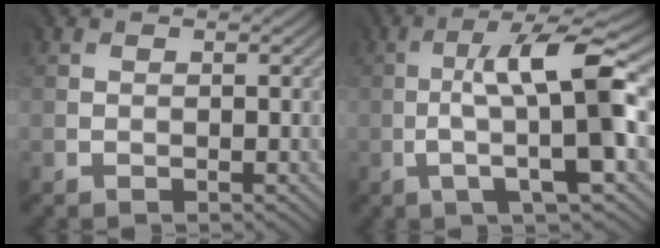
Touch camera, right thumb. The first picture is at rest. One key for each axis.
{"total": 10.5, "fx": -0.2, "fy": 1.8, "fz": 10.3, "tx": -0.161, "ty": 0.019, "tz": -0.002}